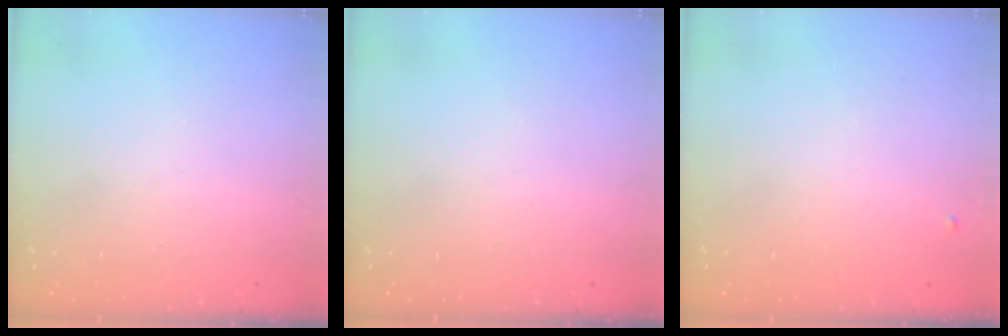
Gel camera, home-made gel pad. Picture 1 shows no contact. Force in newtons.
{"total": 0.0}
{"total": 3.9, "press": 3.8, "slide": 0.6}